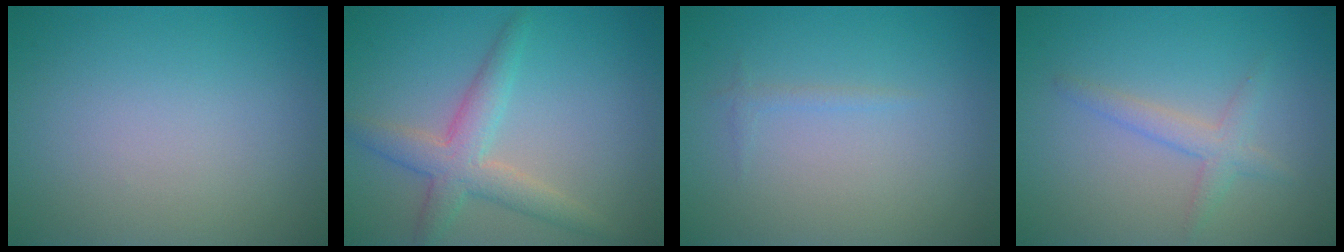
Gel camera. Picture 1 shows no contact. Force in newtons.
{"total": 3.9, "press": 3.8, "slide": 0.3}
{"total": 0.6, "press": 0.6, "slide": 0.1}
{"total": 2.0, "press": 2.0, "slide": 0.1}